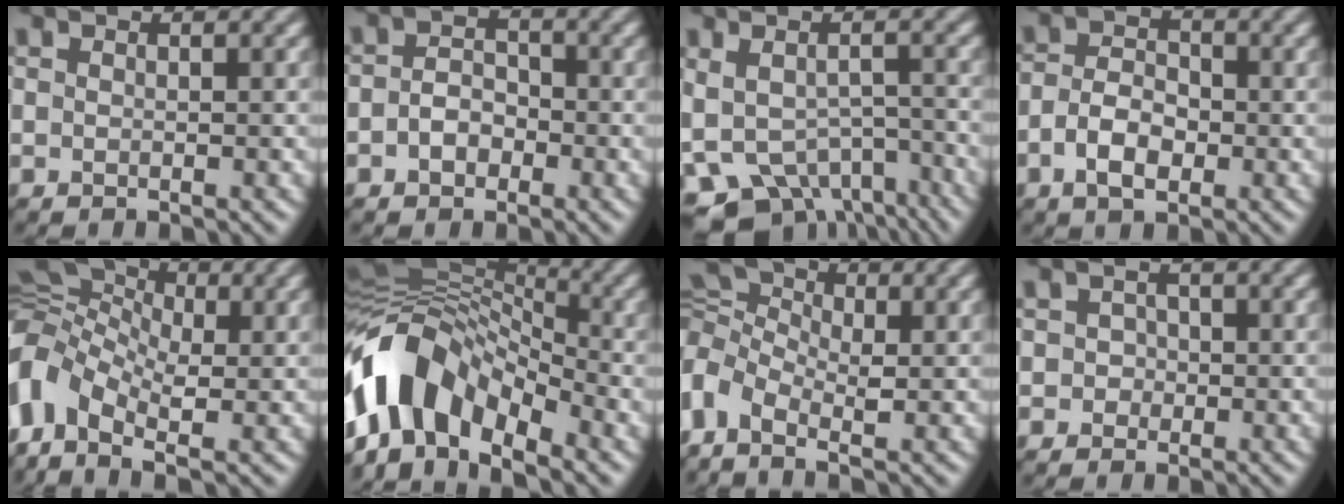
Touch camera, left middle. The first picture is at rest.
{"total": 2.6, "force": [-0.8, 1.9, 1.5], "torque": [-0.029, 0.001, -0.019]}
{"total": 8.4, "force": [-5.6, 4.3, 4.7], "torque": [-0.083, -0.020, -0.064]}
{"total": 3.9, "force": [-1.2, 2.4, 2.8], "torque": [-0.055, 0.001, -0.025]}
{"total": 9.4, "force": [-1.6, 6.6, 6.5], "torque": [-0.156, 0.007, -0.047]}
{"total": 11.6, "force": [-4.9, 7.0, 7.9], "torque": [-0.137, 0.017, -0.098]}
{"total": 5.2, "force": [0.3, 3.6, 3.7], "torque": [-0.089, 0.008, -0.012]}
{"total": 1.2, "force": [0.0, 1.2, 0.3], "torque": [0.000, 0.001, -0.001]}